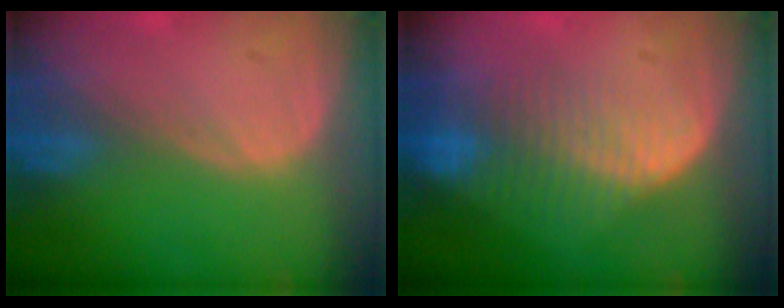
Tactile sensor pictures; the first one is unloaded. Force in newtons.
{"total": 8.4, "press": 7.2, "slide": 4.4}